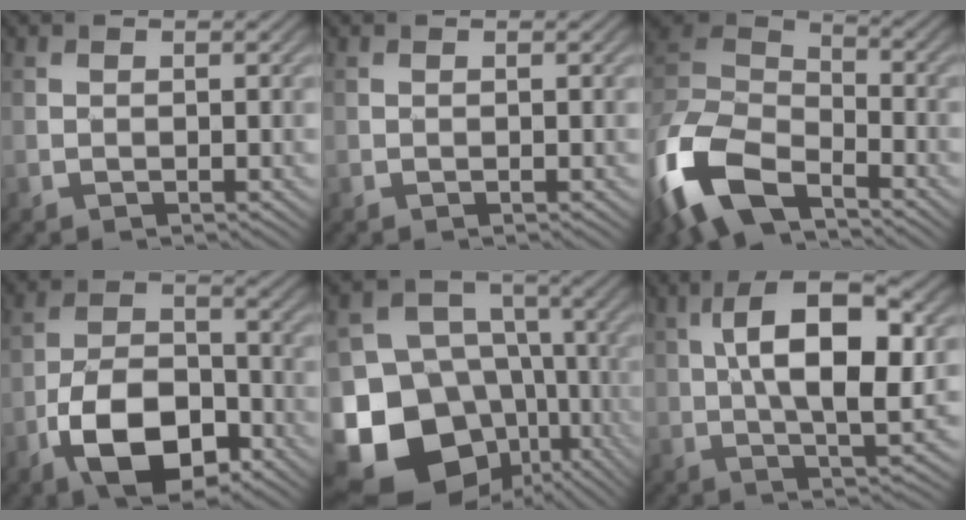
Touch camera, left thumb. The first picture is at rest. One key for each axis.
{"total": 0.0}
{"total": 13.8, "fx": -8.1, "fy": 7.1, "fz": 8.7, "tx": -0.217, "ty": -0.020, "tz": -0.168}
{"total": 11.3, "fx": -5.3, "fy": 6.2, "fz": 7.9, "tx": -0.159, "ty": -0.004, "tz": -0.102}
{"total": 18.4, "fx": -7.2, "fy": 14.6, "fz": 8.6, "tx": -0.214, "ty": -0.030, "tz": -0.098}
{"total": 11.8, "fx": 2.0, "fy": 4.8, "fz": 10.5, "tx": -0.177, "ty": 0.003, "tz": 0.035}